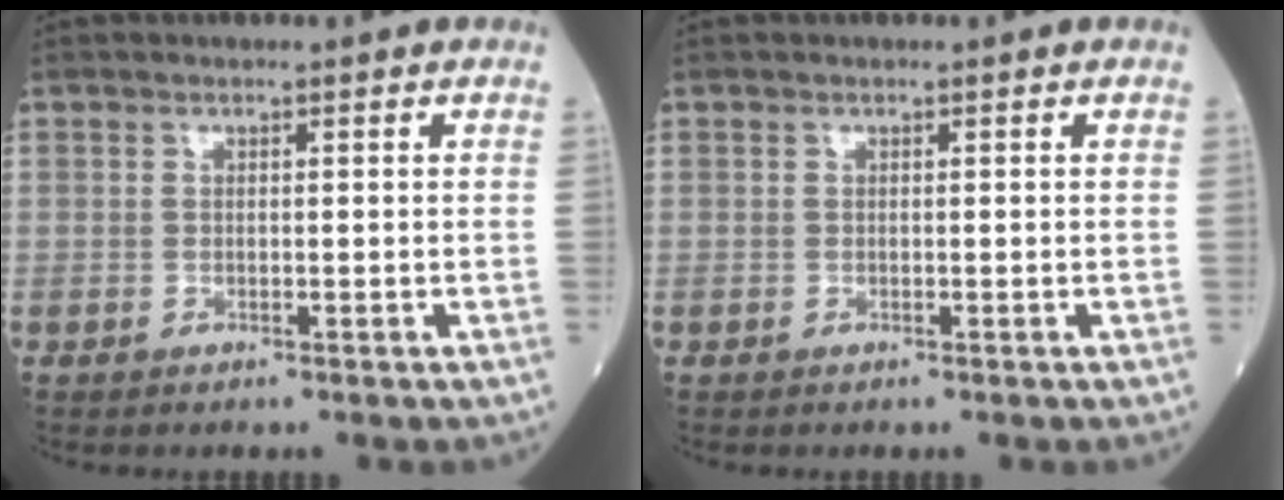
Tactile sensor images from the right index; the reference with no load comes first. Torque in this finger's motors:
{"motor_torque": [0.00, 0.00, 0.00, 0.00]}